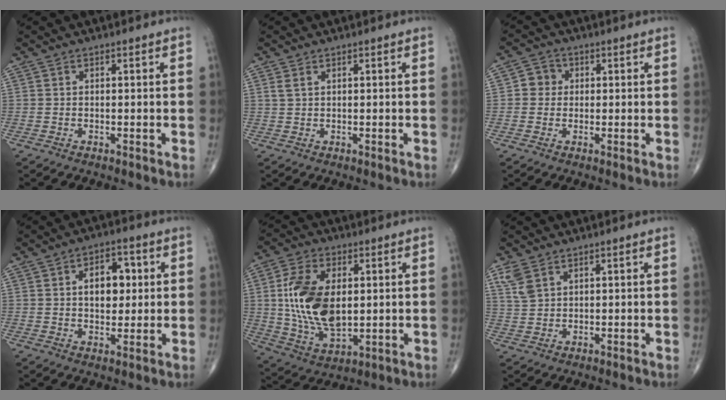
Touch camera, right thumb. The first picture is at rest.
{"total": 1.4, "force": [0.8, 0.8, 0.9], "torque": [-0.023, 0.007, 0.020]}
{"total": 3.5, "force": [0.3, 3.4, 1.1], "torque": [0.005, 0.007, -0.002]}
{"total": 8.5, "force": [1.6, 5.4, 6.4], "torque": [-0.063, 0.003, 0.025]}
{"total": 16.8, "force": [2.1, 9.7, 13.6], "torque": [-0.251, -0.011, 0.049]}
{"total": 4.2, "force": [2.5, 2.4, 2.3], "torque": [-0.047, -0.002, 0.062]}